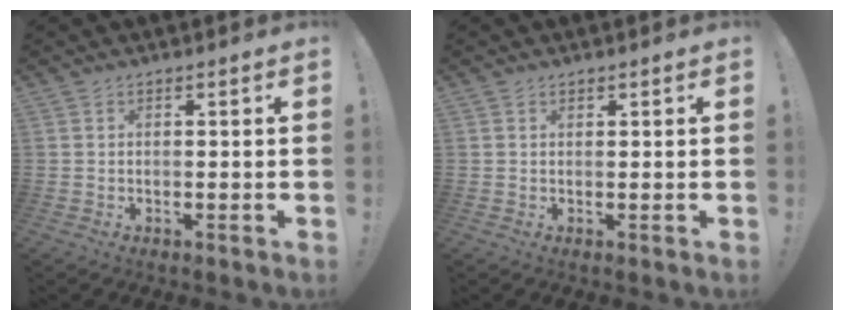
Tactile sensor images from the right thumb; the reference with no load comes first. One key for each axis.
{"total": 0.7, "fx": 0.6, "fy": 0.3, "fz": 0.2, "tx": 0.005, "ty": -0.005, "tz": 0.011}